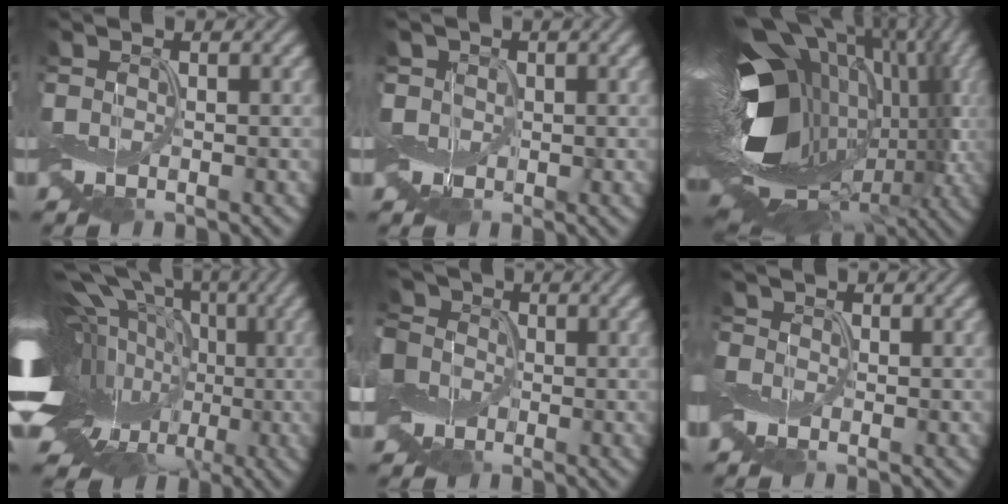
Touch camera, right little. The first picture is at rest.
{"total": 1.9, "force": [0.1, 1.8, 0.3], "torque": [-0.010, -0.001, -0.003]}
{"total": 17.5, "force": [1.1, 11.8, 12.8], "torque": [-0.244, -0.018, 0.034]}
{"total": 20.8, "force": [-1.4, 15.7, 13.5], "torque": [-0.220, 0.041, -0.075]}
{"total": 9.9, "force": [-0.6, 8.6, 4.7], "torque": [-0.114, 0.020, -0.063]}
{"total": 1.7, "force": [-0.4, 1.4, 0.9], "torque": [-0.029, 0.004, -0.012]}